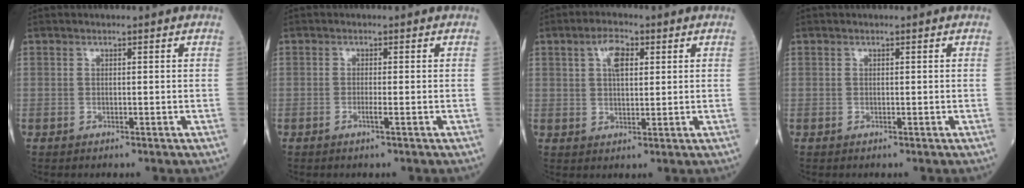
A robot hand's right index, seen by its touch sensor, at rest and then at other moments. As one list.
[{"total": 1.3, "force": [-0.6, -0.3, 1.1], "torque": [-0.019, -0.002, -0.013]}, {"total": 4.7, "force": [1.8, 2.1, 3.8], "torque": [-0.069, 0.010, 0.032]}, {"total": 0.0}]